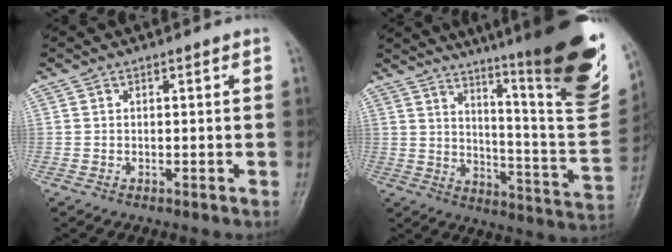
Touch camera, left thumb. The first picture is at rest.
{"total": 28.8, "force": [18.5, 3.6, 21.8], "torque": [-0.271, -0.101, 0.259]}